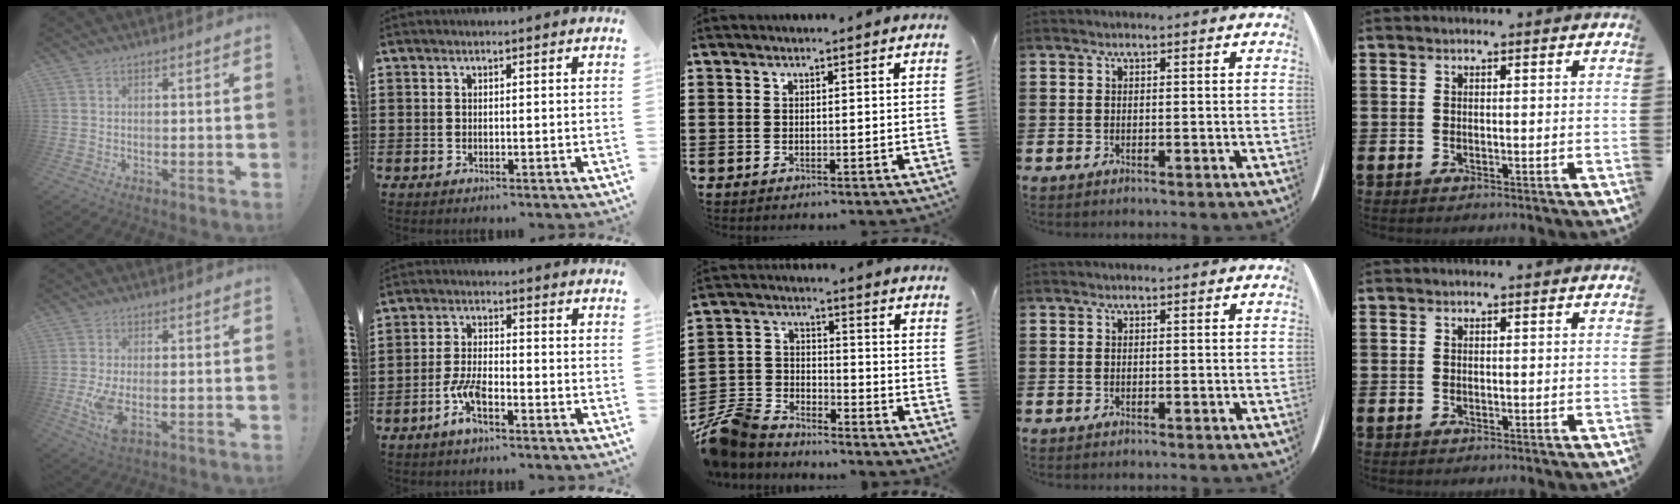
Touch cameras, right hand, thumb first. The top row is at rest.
{"thumb": {"total": 6.7, "force": [-1.4, 2.7, 6.0], "torque": [-0.122, -0.015, -0.022]}, "index": {"total": 5.5, "force": [-3.0, 1.4, 4.4], "torque": [-0.108, -0.008, -0.061]}, "middle": {"total": 8.1, "force": [-7.4, 2.9, 1.5], "torque": [-0.055, 0.015, -0.154]}}